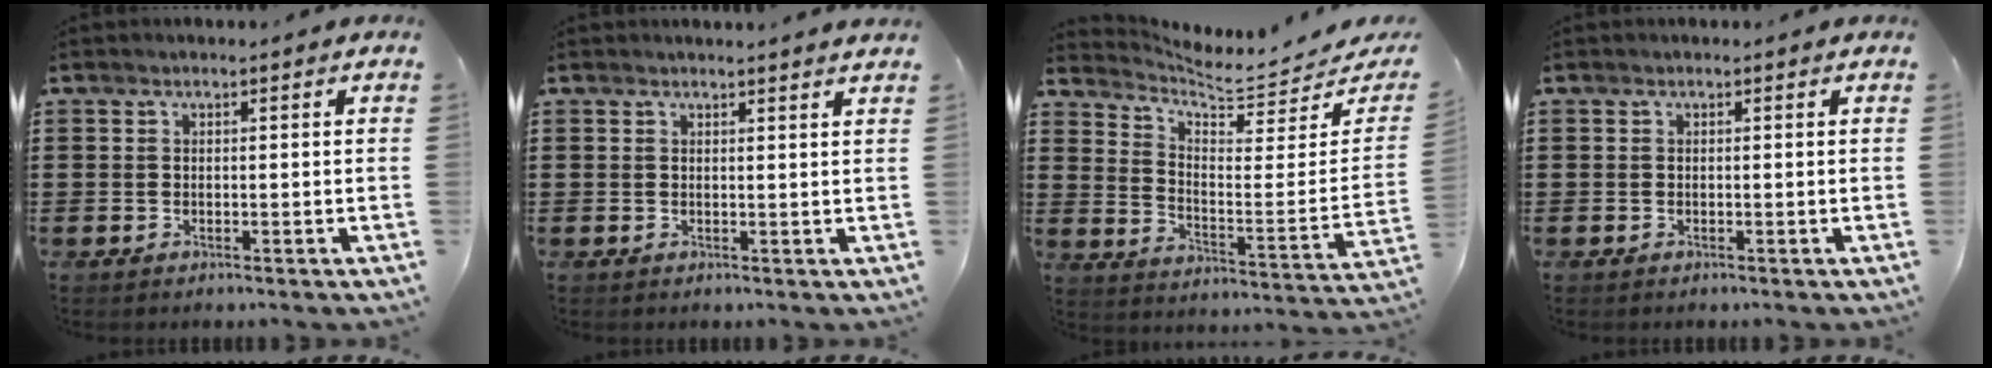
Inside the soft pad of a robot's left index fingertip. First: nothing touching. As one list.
[{"total": 1.4, "force": [1.3, -0.2, 0.3], "torque": [-0.007, -0.002, 0.026]}, {"total": 5.5, "force": [5.3, 0.7, 1.5], "torque": [-0.053, -0.056, 0.085]}, {"total": 0.0}]